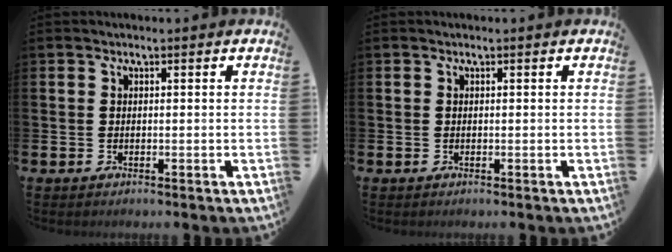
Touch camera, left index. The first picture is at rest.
{"total": 0.0}